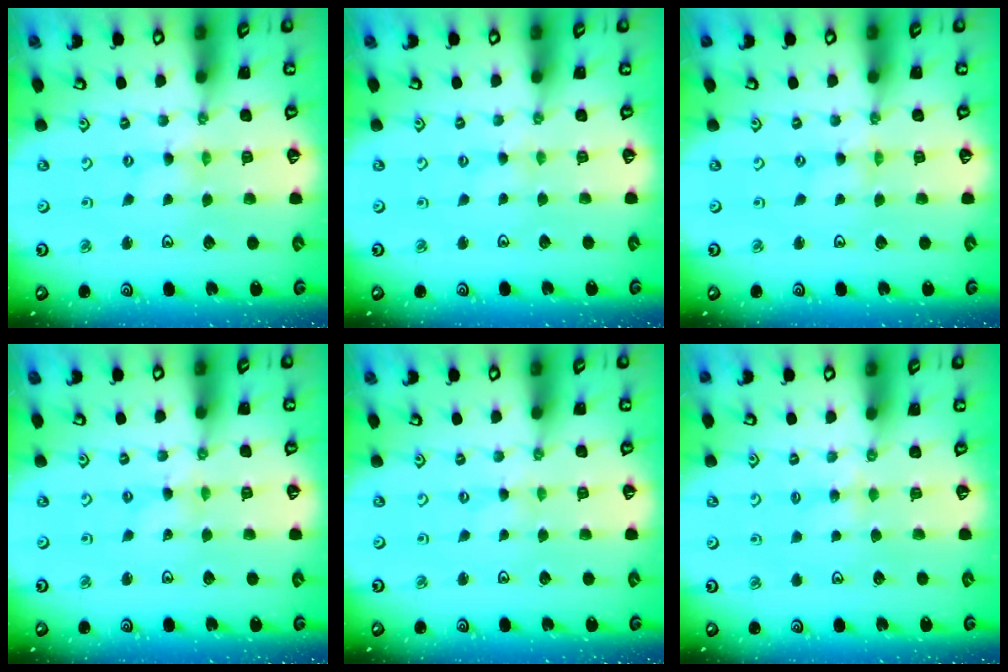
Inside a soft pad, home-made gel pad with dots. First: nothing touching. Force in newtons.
{"total": 1.0, "press": 0.9, "slide": 0.2}
{"total": 0.0}
{"total": 1.1, "press": 1.1, "slide": 0.2}
{"total": 0.0}
{"total": 3.4, "press": 3.4, "slide": 0.7}